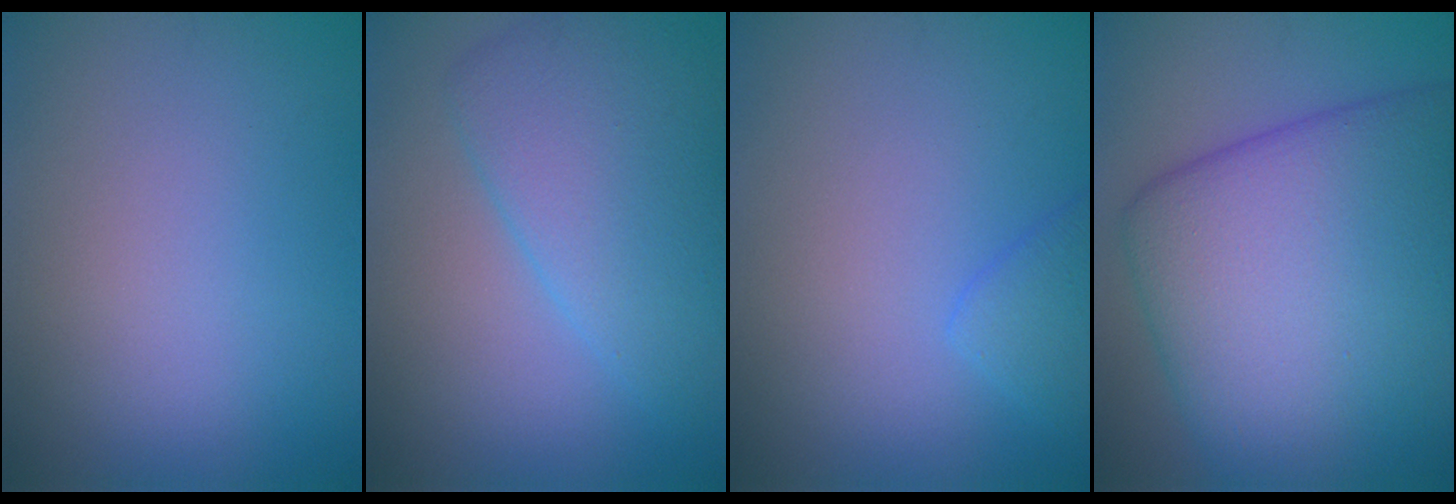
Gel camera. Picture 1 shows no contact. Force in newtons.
{"total": 6.8, "press": 6.8, "slide": 0.1}
{"total": 2.0, "press": 1.9, "slide": 0.0}
{"total": 14.7, "press": 14.7, "slide": 0.5}